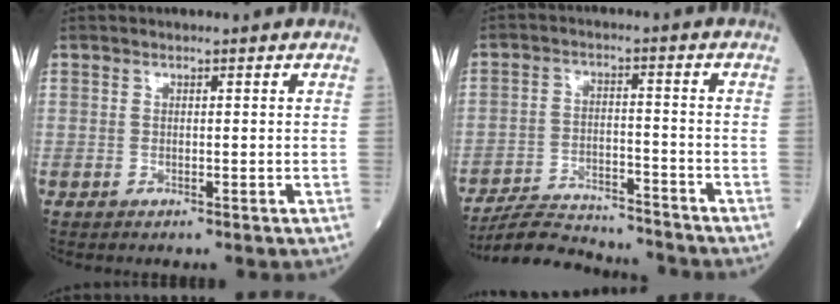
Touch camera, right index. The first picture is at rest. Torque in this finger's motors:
{"motor_torque": [0.07, -0.80, 0.30, 0.06]}